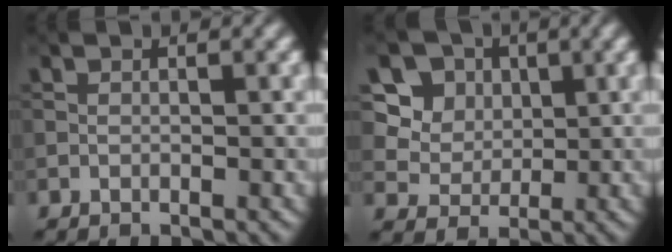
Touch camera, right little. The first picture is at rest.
{"total": 8.1, "force": [3.8, 6.5, 2.9], "torque": [-0.058, 0.013, 0.051]}